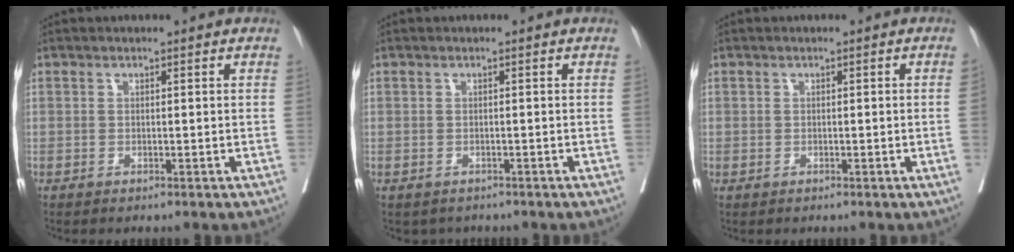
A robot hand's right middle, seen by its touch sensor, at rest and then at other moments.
{"total": 2.0, "force": [-1.6, 1.2, 0.3], "torque": [-0.005, 0.000, -0.020]}
{"total": 0.7, "force": [-0.1, -0.2, 0.7], "torque": [-0.013, 0.006, 0.002]}